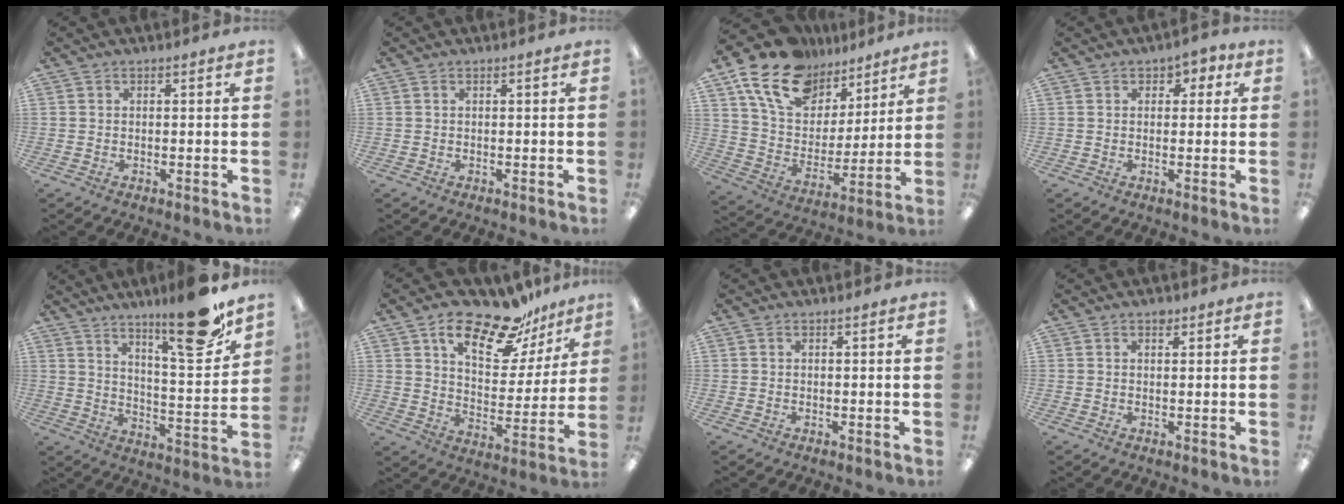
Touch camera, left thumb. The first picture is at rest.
{"total": 0.0}
{"total": 18.4, "force": [12.0, 11.4, 8.0], "torque": [-0.155, -0.057, 0.222]}
{"total": 2.8, "force": [1.0, 2.0, 1.7], "torque": [-0.018, 0.002, 0.013]}
{"total": 18.1, "force": [13.7, 3.7, 11.3], "torque": [-0.151, -0.094, 0.211]}
{"total": 18.1, "force": [14.2, 7.0, 8.8], "torque": [-0.144, -0.096, 0.243]}
{"total": 0.0}
{"total": 1.3, "force": [1.0, 0.6, 0.5], "torque": [-0.003, -0.003, 0.017]}